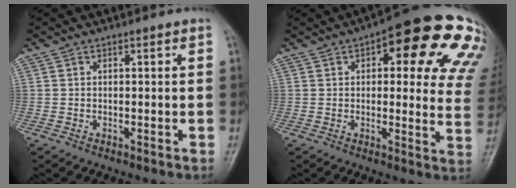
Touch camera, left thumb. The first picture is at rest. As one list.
[{"total": 22.0, "force": [10.4, 8.2, 17.5], "torque": [-0.169, -0.012, 0.110]}]